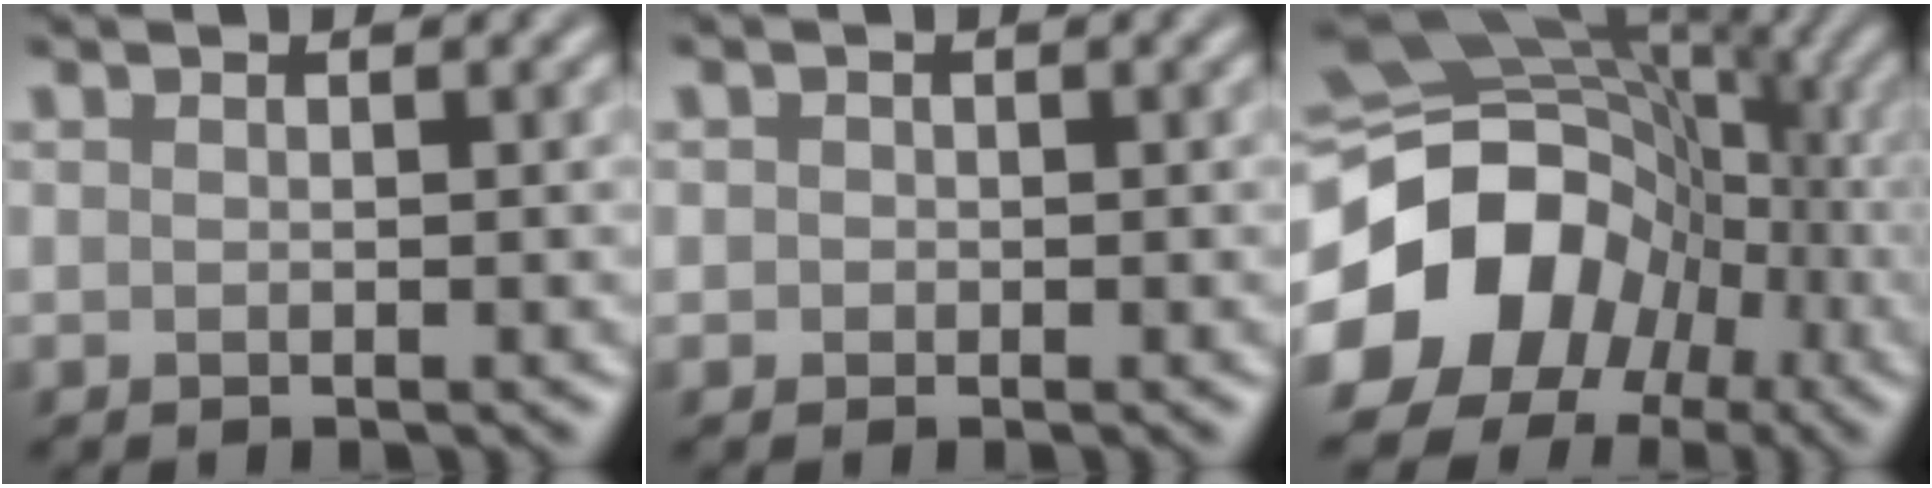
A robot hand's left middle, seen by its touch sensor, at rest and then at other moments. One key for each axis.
{"total": 1.3, "fx": 0.5, "fy": 1.2, "fz": 0.4, "tx": 0.012, "ty": 0.009, "tz": -0.011}
{"total": 14.4, "fx": -3.2, "fy": 11.9, "fz": 7.4, "tx": -0.165, "ty": -0.014, "tz": -0.053}